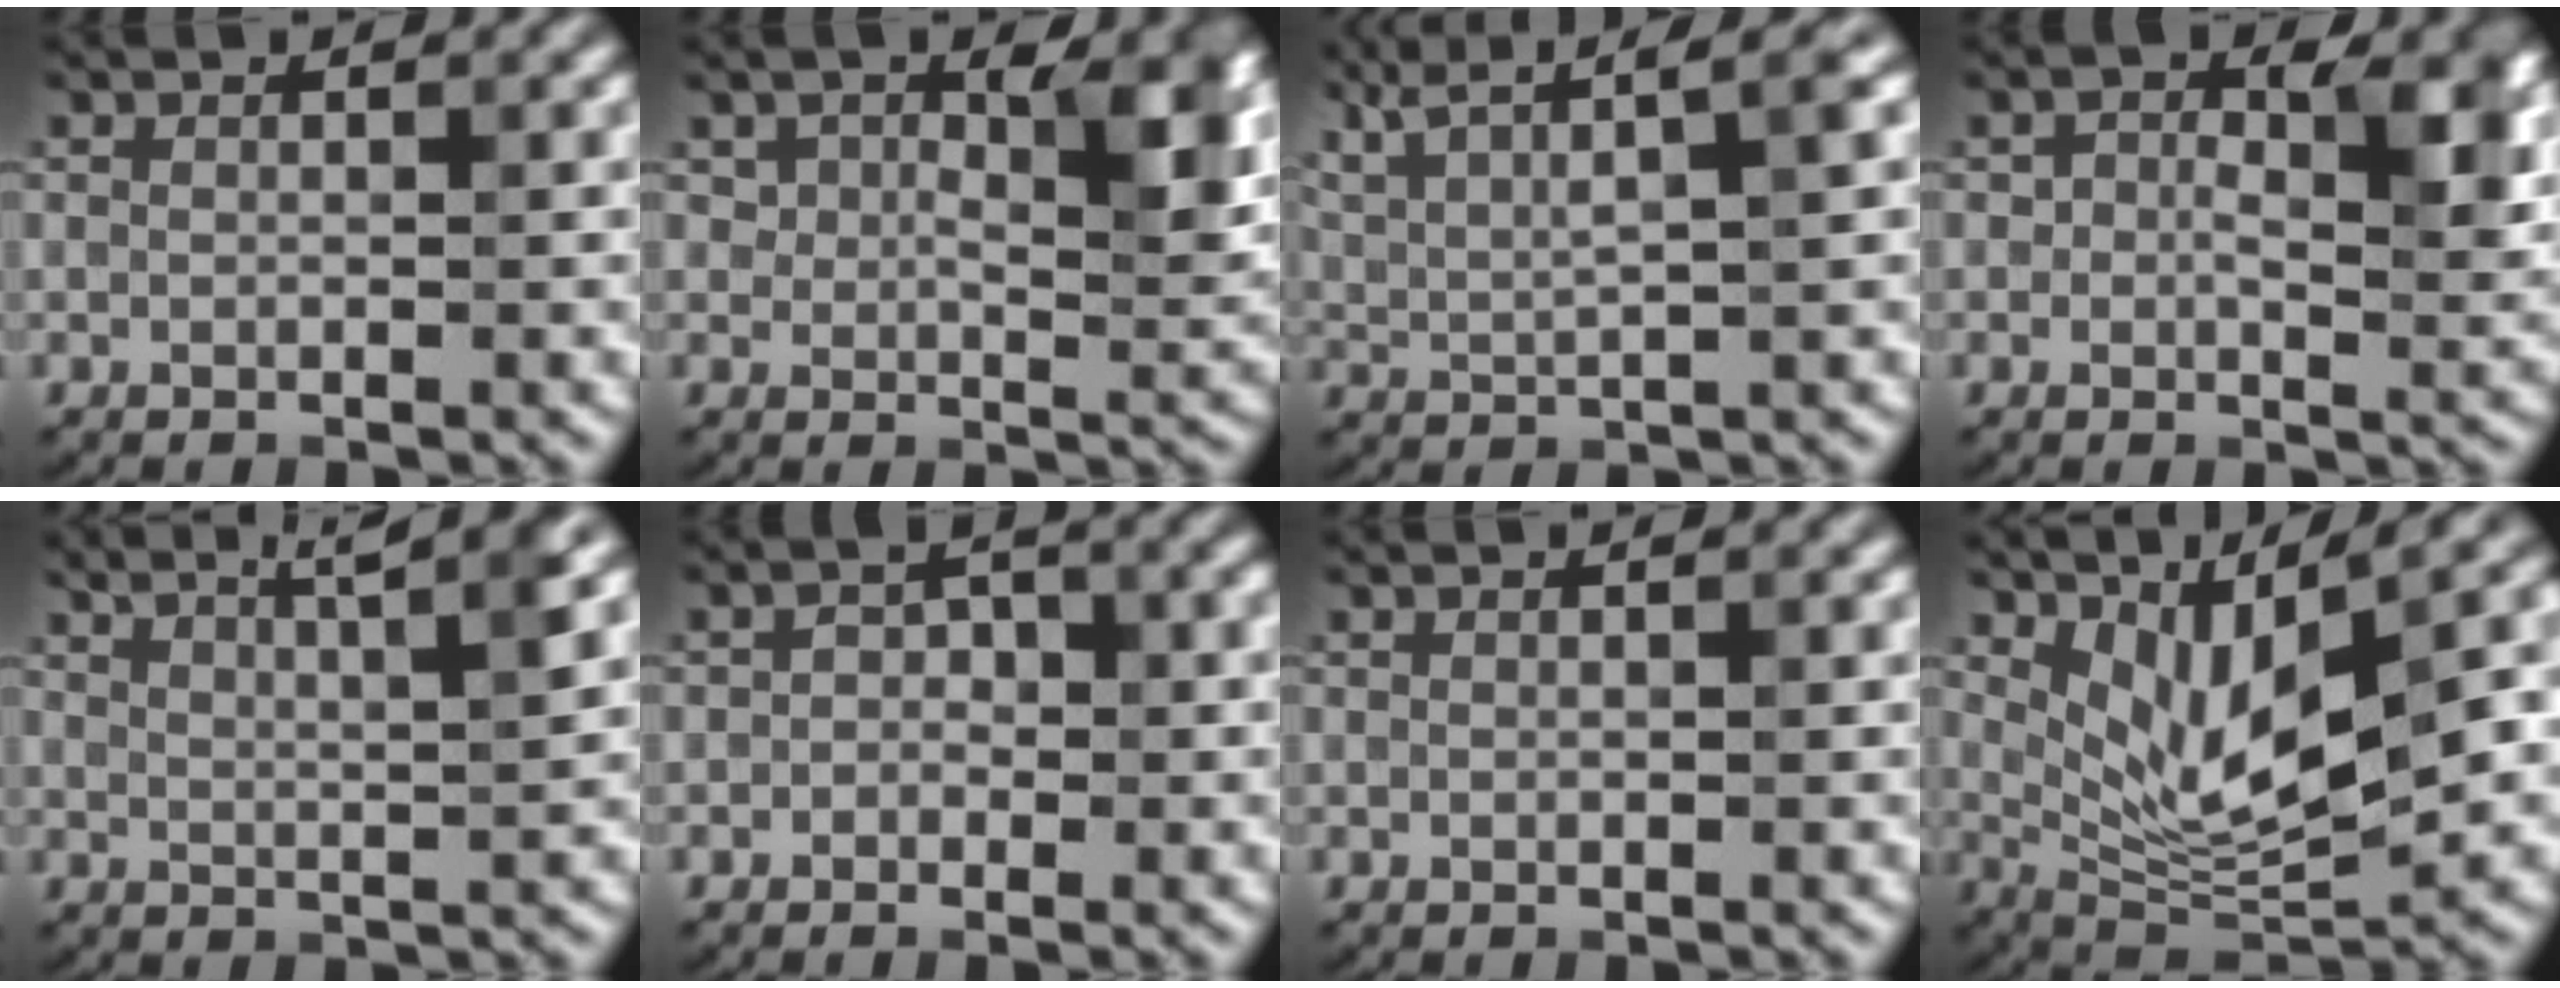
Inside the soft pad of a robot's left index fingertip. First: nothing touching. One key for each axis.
{"total": 7.2, "fx": 2.4, "fy": 4.2, "fz": 5.4, "tx": -0.071, "ty": -0.006, "tz": 0.038}
{"total": 9.4, "fx": 6.9, "fy": 2.3, "fz": 6.0, "tx": -0.112, "ty": 0.035, "tz": 0.088}
{"total": 6.4, "fx": 1.0, "fy": 3.7, "fz": 5.1, "tx": -0.051, "ty": 0.001, "tz": 0.008}
{"total": 6.9, "fx": 4.8, "fy": 1.7, "fz": 4.6, "tx": -0.045, "ty": 0.033, "tz": 0.039}
{"total": 1.6, "fx": -0.6, "fy": 1.2, "fz": 0.9, "tx": -0.005, "ty": 0.003, "tz": -0.015}
{"total": 0.0}
{"total": 10.9, "fx": 2.8, "fy": 4.1, "fz": 9.8, "tx": -0.166, "ty": 0.003, "tz": 0.053}